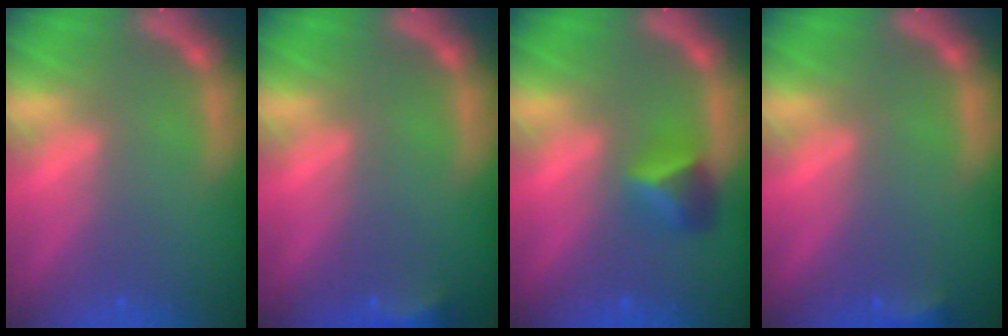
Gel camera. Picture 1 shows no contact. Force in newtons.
{"total": 2.4}
{"total": 2.9}
{"total": 1.9}